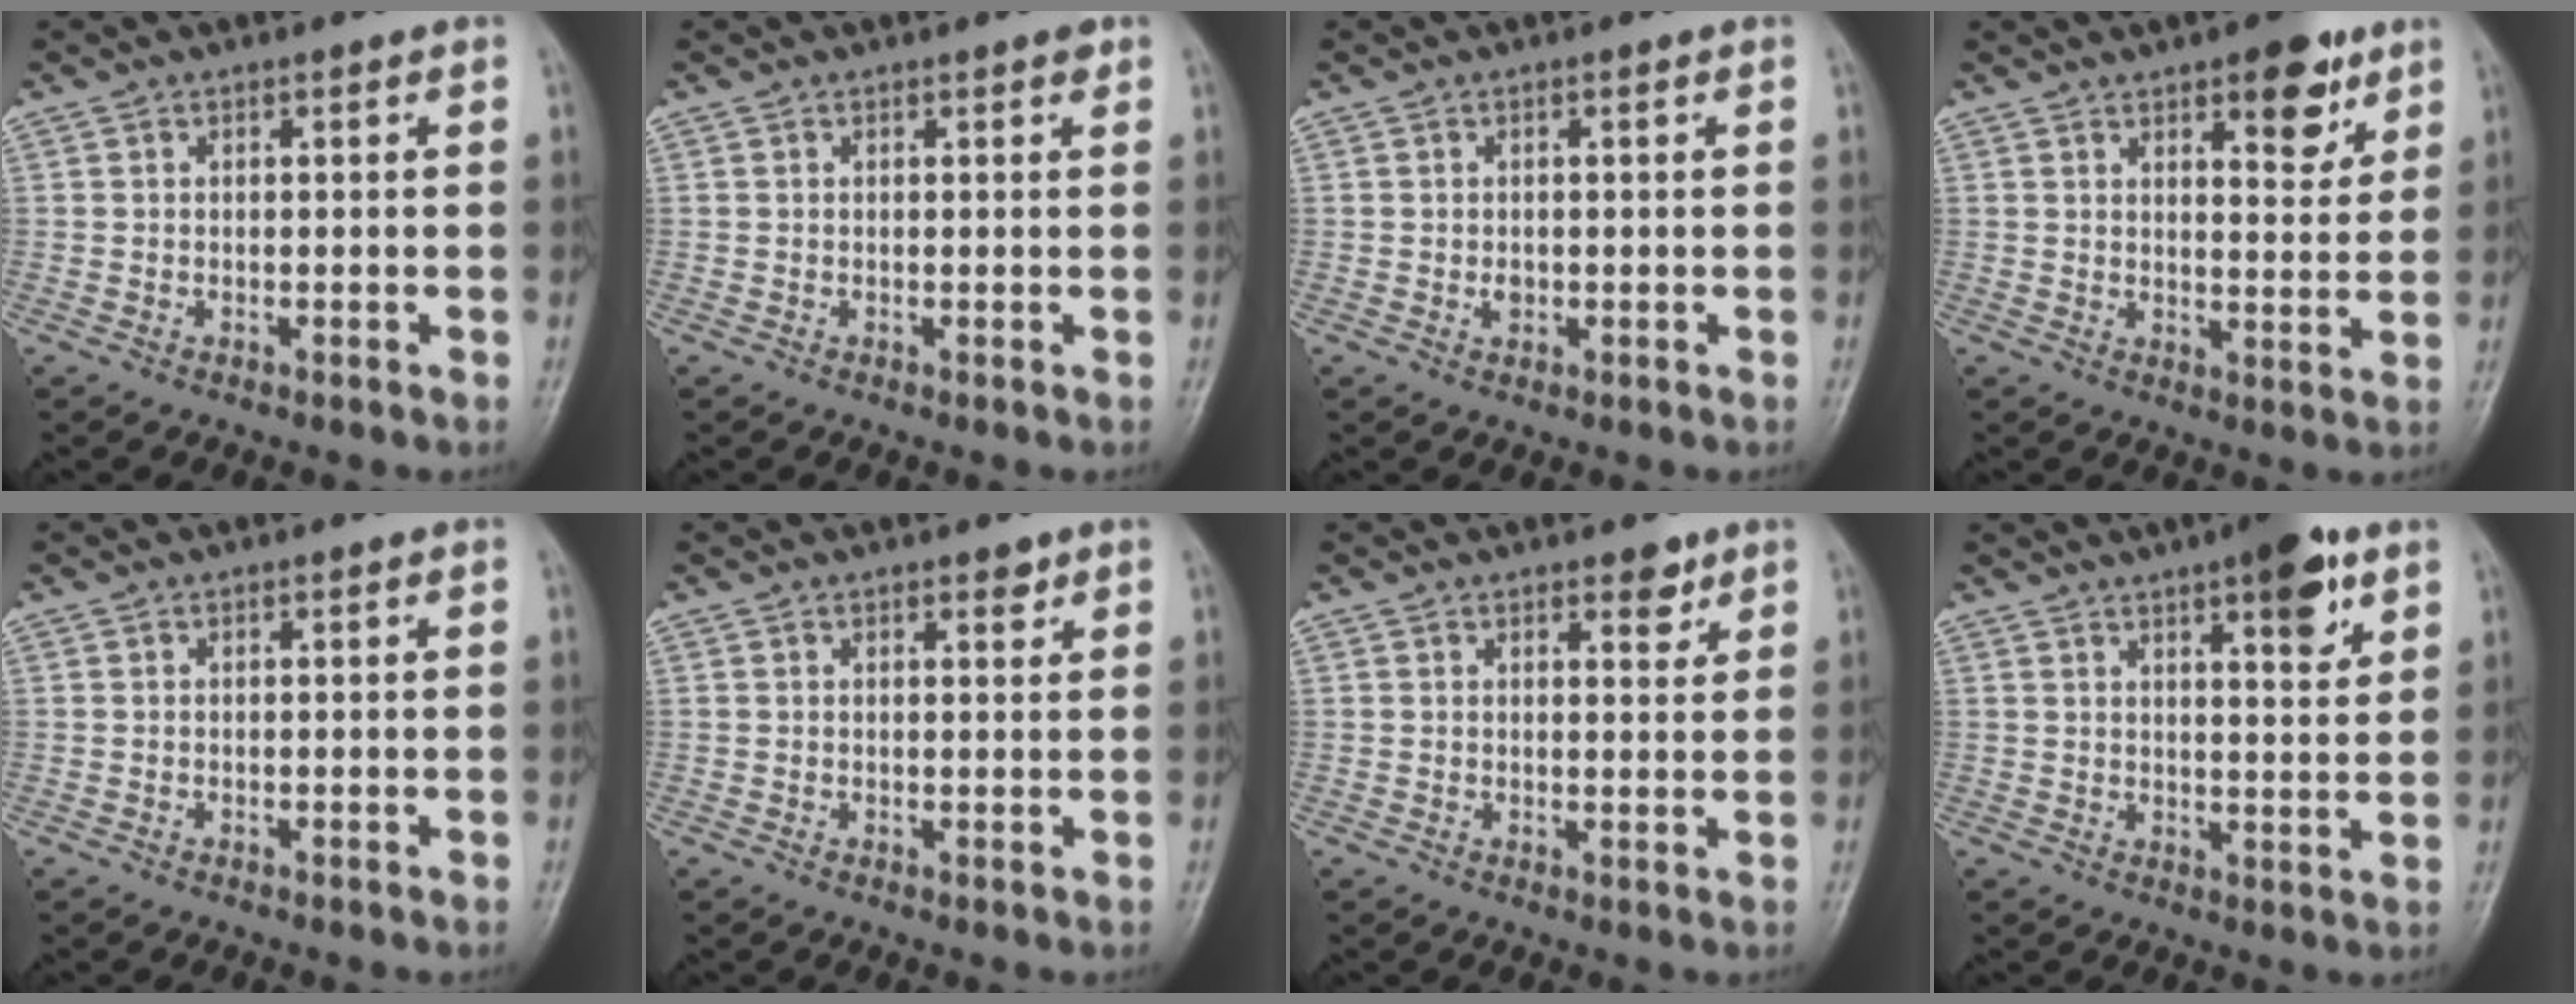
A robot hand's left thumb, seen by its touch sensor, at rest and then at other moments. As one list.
[{"total": 0.8, "force": [0.5, 0.4, 0.6], "torque": [-0.006, -0.001, 0.004]}, {"total": 1.5, "force": [-0.1, 1.2, 1.0], "torque": [-0.008, 0.000, 0.000]}, {"total": 9.4, "force": [5.4, 3.9, 6.6], "torque": [-0.062, -0.027, 0.072]}, {"total": 0.0}, {"total": 1.8, "force": [1.2, 0.8, 1.1], "torque": [-0.006, -0.006, 0.016]}, {"total": 3.4, "force": [2.3, 1.6, 2.0], "torque": [-0.010, -0.012, 0.031]}, {"total": 10.0, "force": [5.6, 3.0, 7.7], "torque": [-0.088, -0.024, 0.075]}]